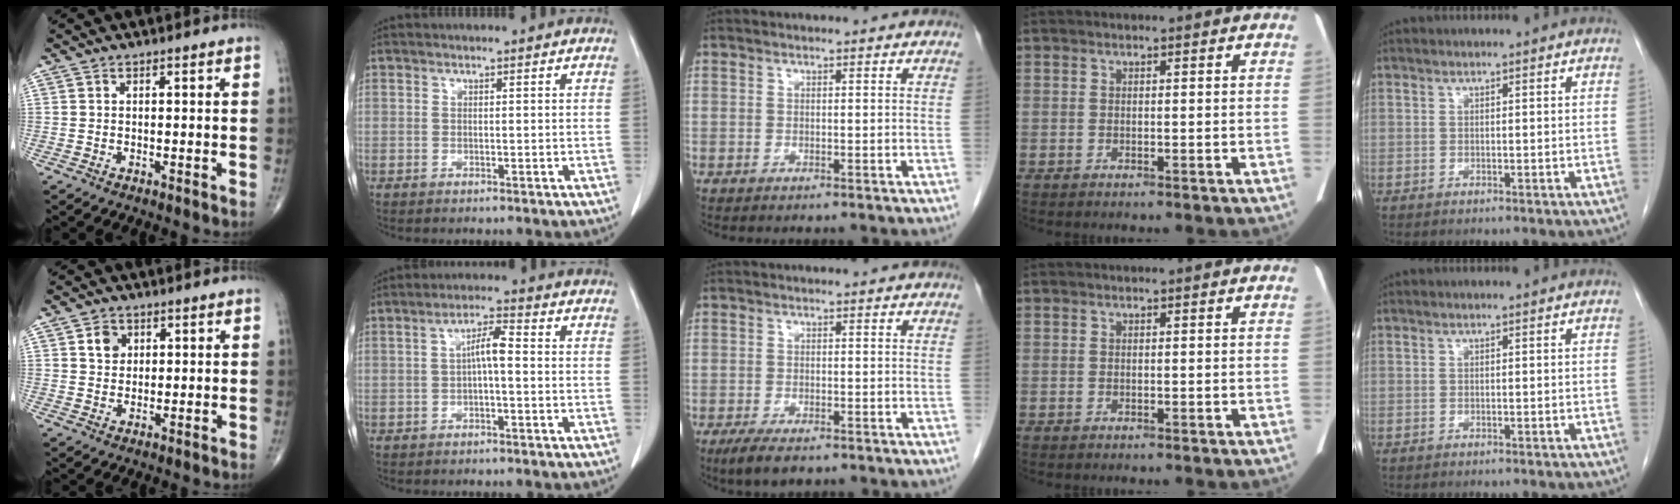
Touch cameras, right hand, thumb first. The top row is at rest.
{"thumb": {"total": 3.5, "force": [1.2, 2.9, 1.5], "torque": [-0.009, -0.005, 0.020]}, "index": {"total": 4.0, "force": [-0.2, 0.7, 3.9], "torque": [-0.070, 0.013, -0.004]}, "middle": {"total": 4.1, "force": [-2.9, 1.3, 2.7], "torque": [-0.053, -0.009, -0.046]}}